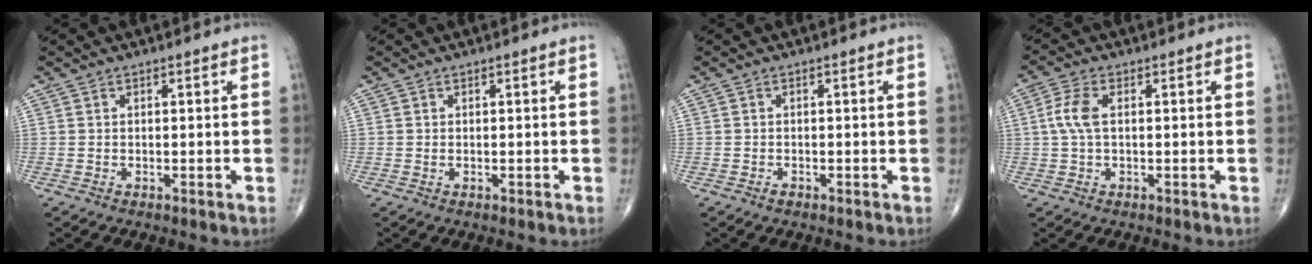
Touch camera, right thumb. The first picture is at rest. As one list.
[{"total": 0.0}, {"total": 0.7, "force": [-0.5, 0.4, 0.3], "torque": [-0.003, 0.001, -0.011]}, {"total": 4.7, "force": [0.5, 2.3, 4.0], "torque": [-0.108, 0.011, 0.007]}]